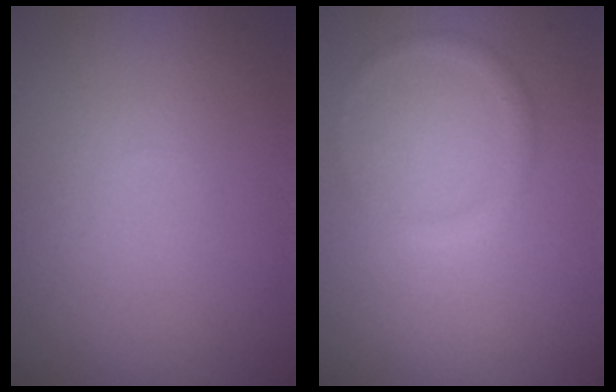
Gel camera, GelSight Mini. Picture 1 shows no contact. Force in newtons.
{"total": 1.1, "press": 1.1, "slide": 0.1}